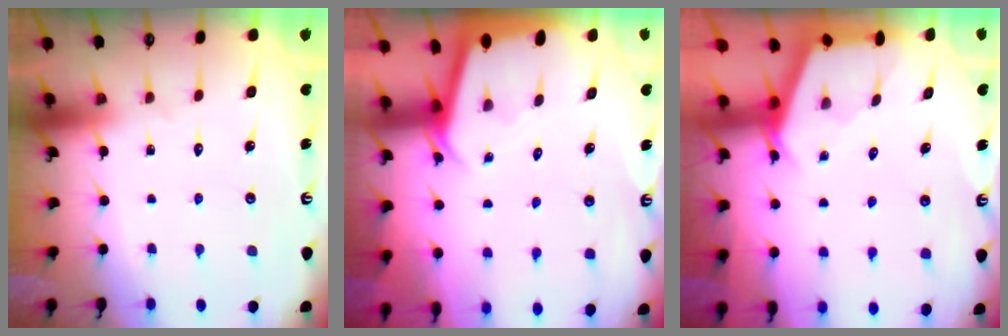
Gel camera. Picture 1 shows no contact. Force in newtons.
{"total": 2.2, "press": 2.2, "slide": 0.1}
{"total": 2.7, "press": 2.6, "slide": 0.3}